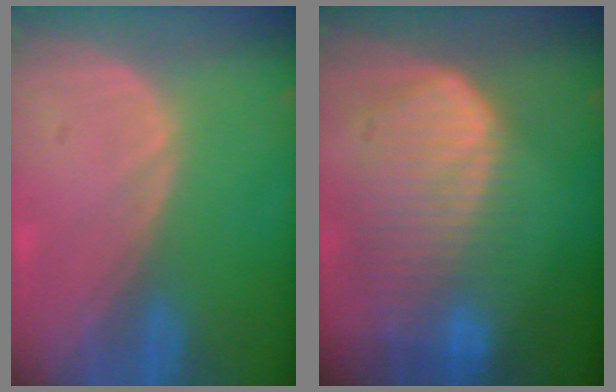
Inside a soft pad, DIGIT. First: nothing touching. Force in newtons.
{"total": 10.1, "press": 8.7, "slide": 5.2}